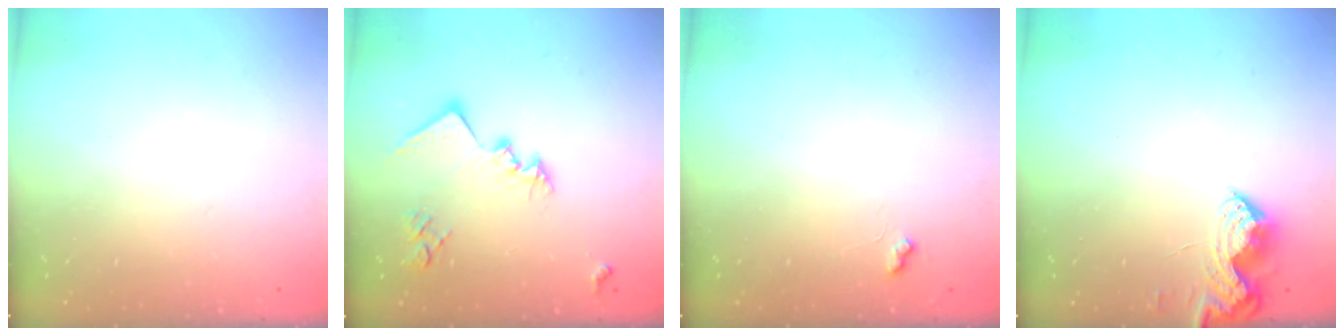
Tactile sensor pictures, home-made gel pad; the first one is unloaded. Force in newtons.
{"total": 15.7, "press": 15.7, "slide": 0.5}
{"total": 4.0, "press": 4.0, "slide": 0.6}
{"total": 7.5, "press": 7.4, "slide": 0.8}